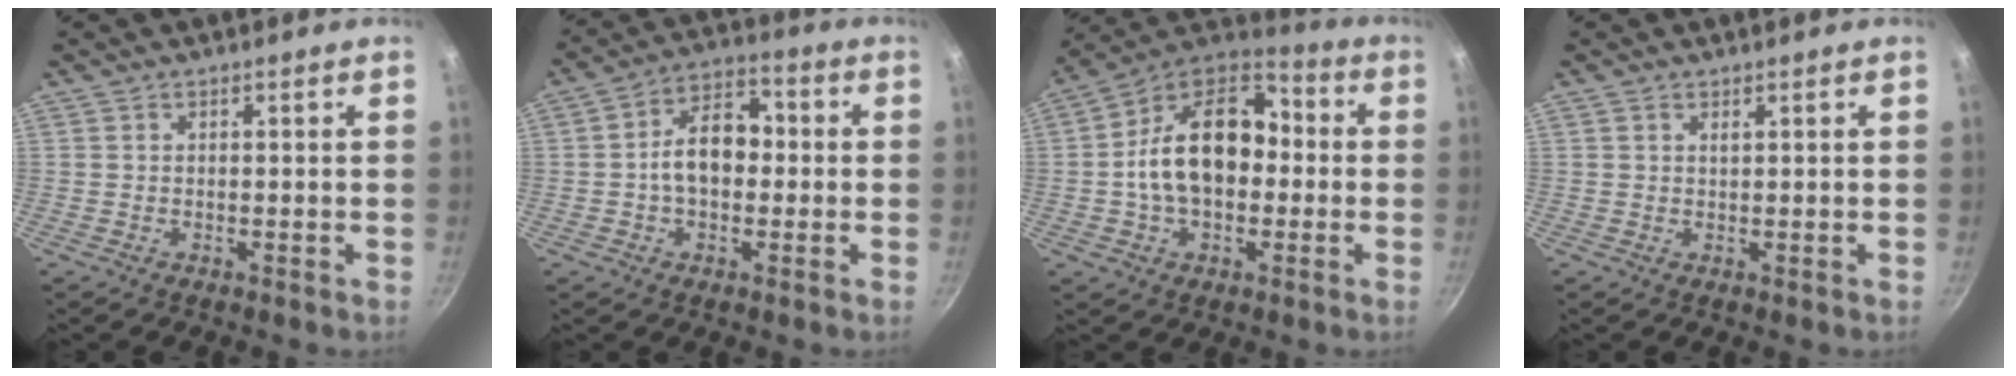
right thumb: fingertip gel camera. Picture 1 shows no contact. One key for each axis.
{"total": 10.5, "fx": -0.4, "fy": 7.0, "fz": 7.7, "tx": -0.092, "ty": 0.034, "tz": -0.020}
{"total": 19.2, "fx": -0.5, "fy": 12.9, "fz": 14.2, "tx": -0.213, "ty": 0.048, "tz": -0.028}
{"total": 0.6, "fx": 0.4, "fy": 0.2, "fz": 0.4, "tx": -0.007, "ty": 0.001, "tz": 0.007}